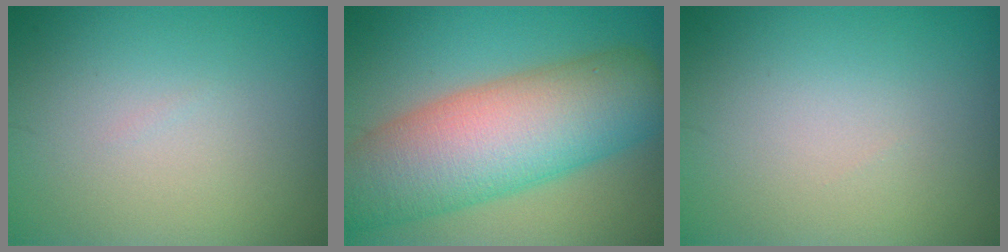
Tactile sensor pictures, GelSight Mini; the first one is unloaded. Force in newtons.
{"total": 11.3, "press": 11.3, "slide": 0.6}
{"total": 0.0}